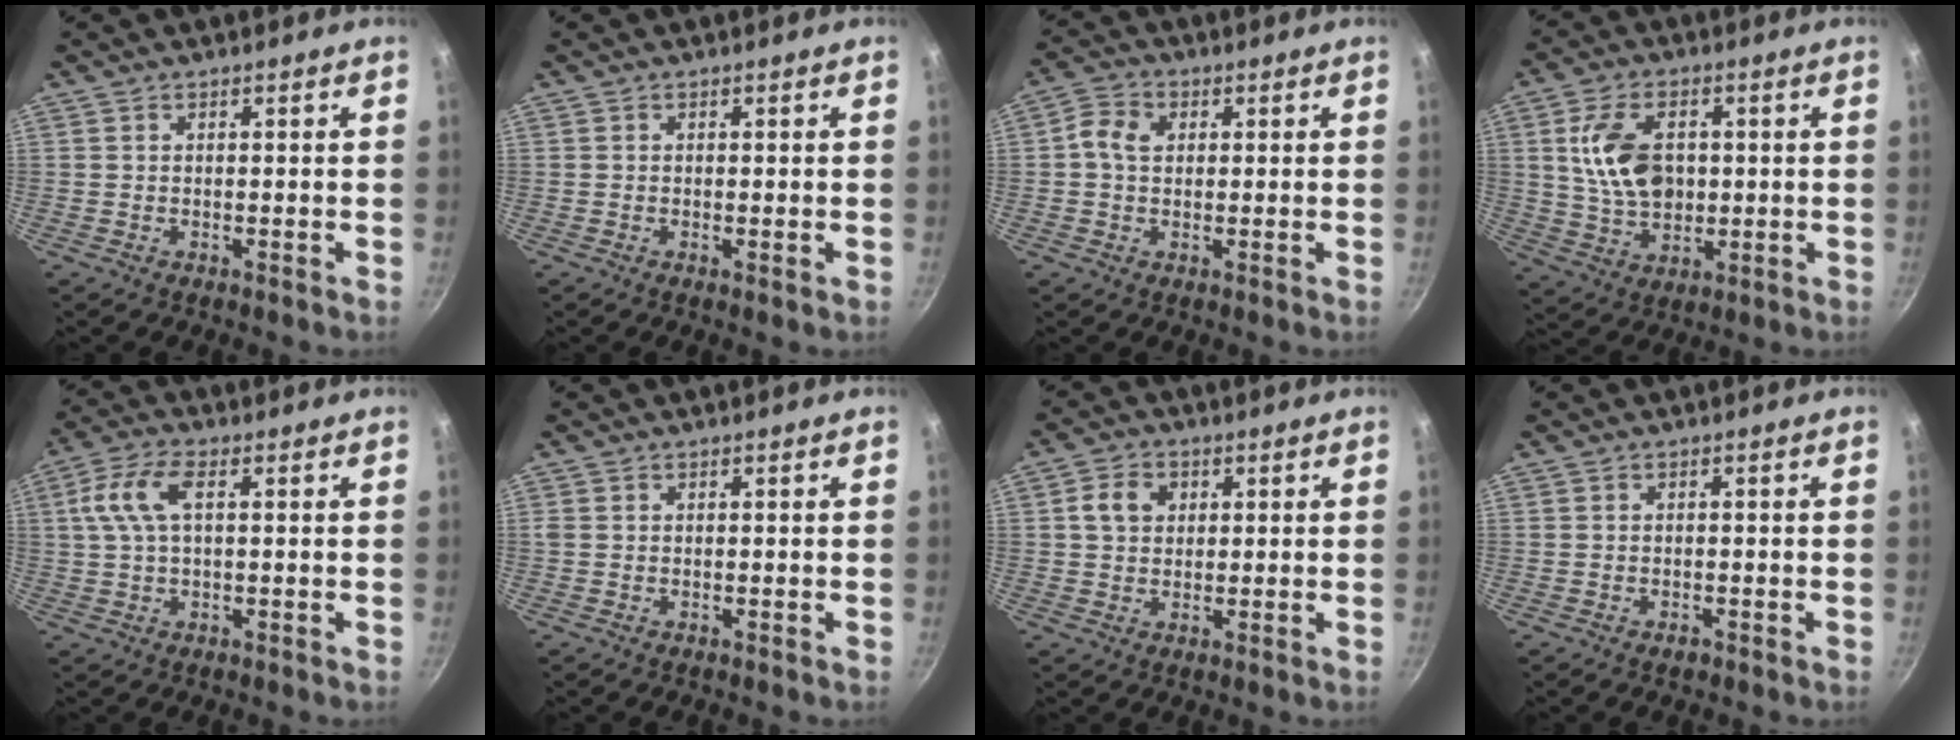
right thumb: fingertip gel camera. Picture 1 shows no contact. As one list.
[{"total": 0.7, "force": [-0.1, 0.2, 0.6], "torque": [-0.012, -0.003, -0.004]}, {"total": 5.0, "force": [0.7, 3.9, 3.2], "torque": [-0.054, 0.010, 0.007]}, {"total": 11.8, "force": [1.9, 7.7, 8.8], "torque": [-0.147, -0.003, 0.041]}, {"total": 7.8, "force": [1.8, 3.8, 6.6], "torque": [-0.147, 0.021, 0.032]}, {"total": 0.7, "force": [0.0, 0.5, 0.4], "torque": [-0.007, 0.001, 0.000]}, {"total": 5.4, "force": [1.3, 4.3, 3.0], "torque": [-0.042, 0.003, 0.021]}, {"total": 1.0, "force": [-0.7, 0.6, 0.5], "torque": [-0.007, 0.004, -0.011]}]